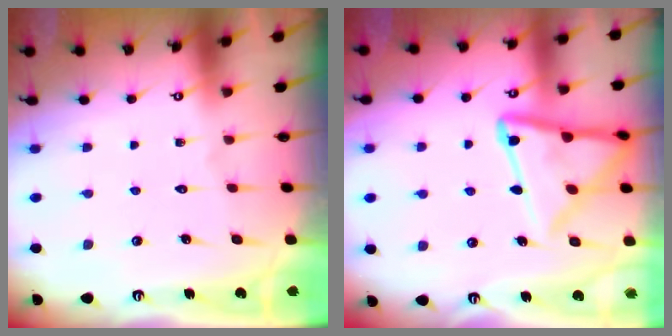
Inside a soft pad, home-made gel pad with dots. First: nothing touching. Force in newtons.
{"total": 15.0, "press": 14.9, "slide": 1.1}